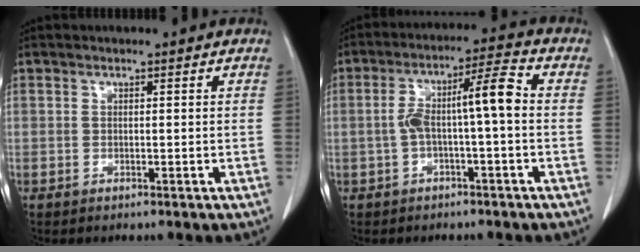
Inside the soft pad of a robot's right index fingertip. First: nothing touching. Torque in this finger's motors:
{"motor_torque": [1.01, -0.03, 0.37, 0.14]}